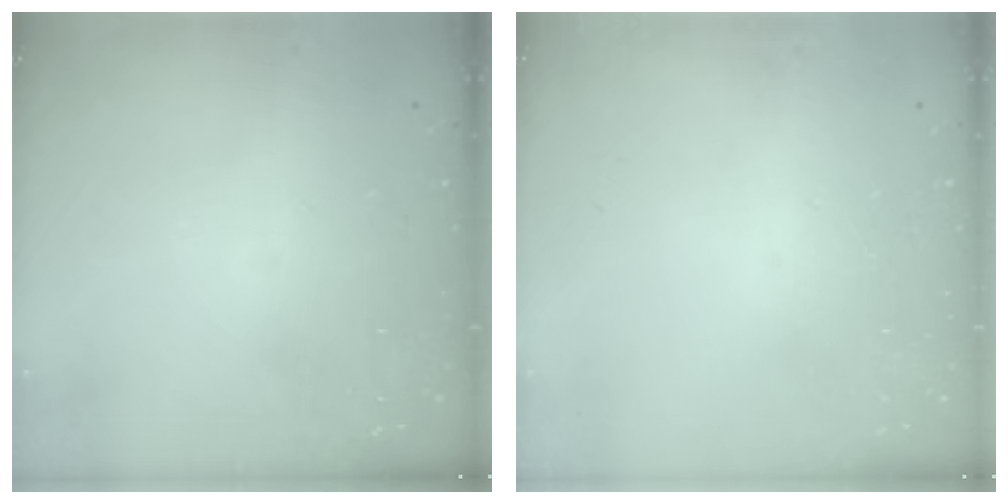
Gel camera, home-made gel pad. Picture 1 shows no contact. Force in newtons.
{"total": 0.0}